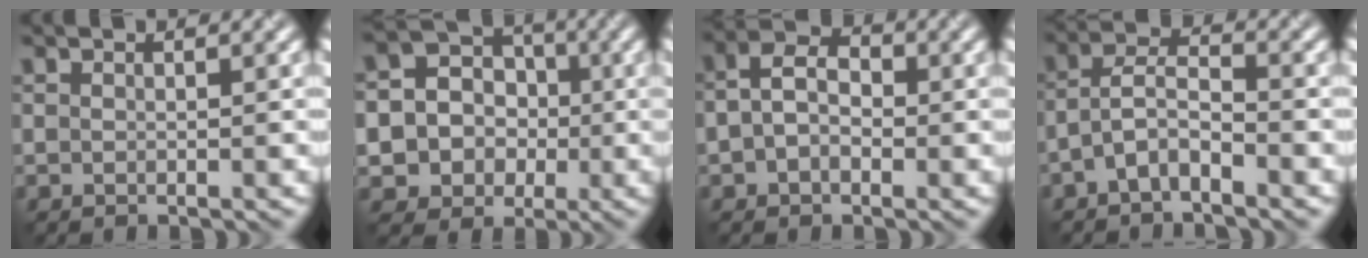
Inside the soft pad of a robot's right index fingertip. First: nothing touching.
{"total": 9.2, "force": [-1.6, 8.7, 2.5], "torque": [-0.056, 0.003, -0.050]}
{"total": 3.7, "force": [-0.2, 2.6, 2.6], "torque": [-0.047, 0.008, -0.016]}
{"total": 3.1, "force": [-1.8, 1.1, 2.3], "torque": [-0.047, 0.011, -0.045]}